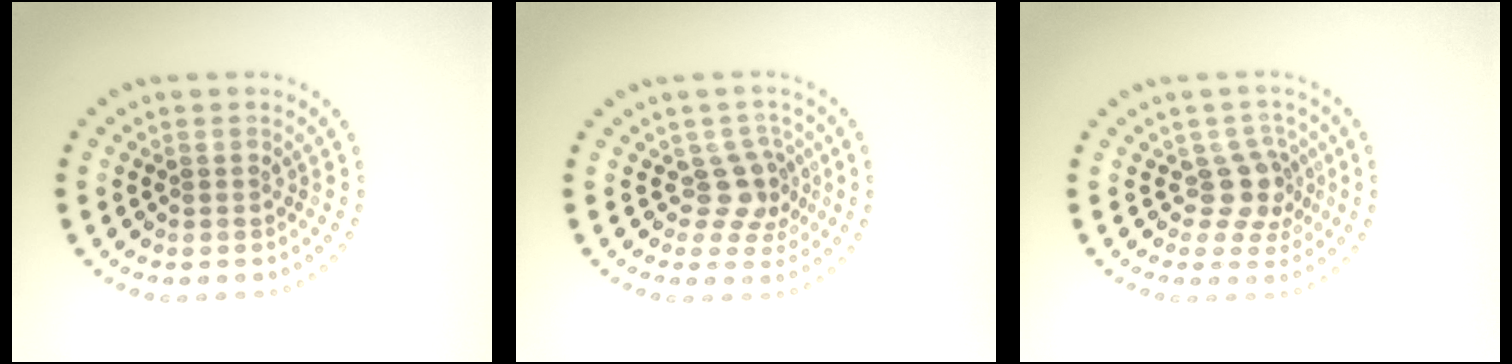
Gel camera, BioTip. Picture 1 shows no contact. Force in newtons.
{"total": 2.8, "press": 2.1, "slide": 1.8}
{"total": 2.8, "press": 2.2, "slide": 1.8}